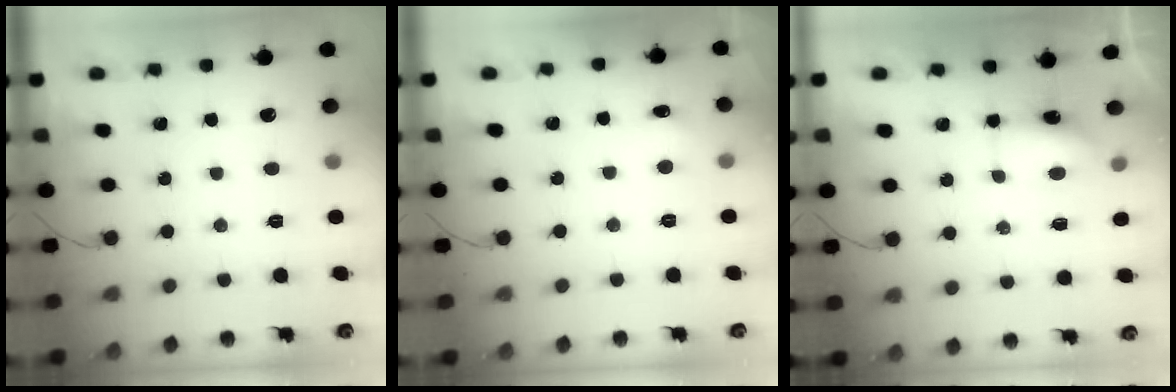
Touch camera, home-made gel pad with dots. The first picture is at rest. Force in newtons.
{"total": 4.3, "press": 4.0, "slide": 1.4}
{"total": 4.9, "press": 4.8, "slide": 0.7}